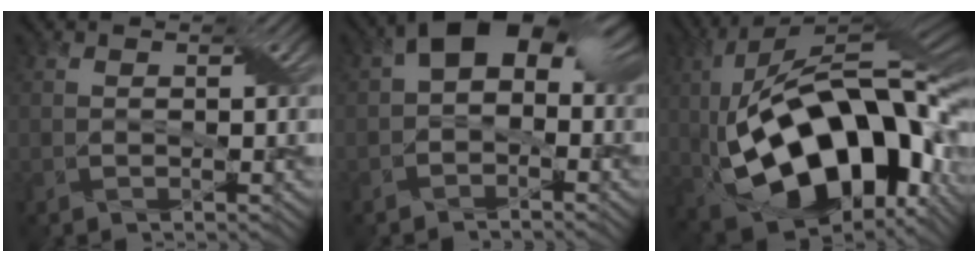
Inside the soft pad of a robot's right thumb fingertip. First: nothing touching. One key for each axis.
{"total": 8.5, "fx": 1.0, "fy": 5.4, "fz": 6.5, "tx": -0.099, "ty": 0.008, "tz": 0.005}
{"total": 21.4, "fx": -1.2, "fy": 10.8, "fz": 18.4, "tx": -0.365, "ty": -0.004, "tz": -0.017}